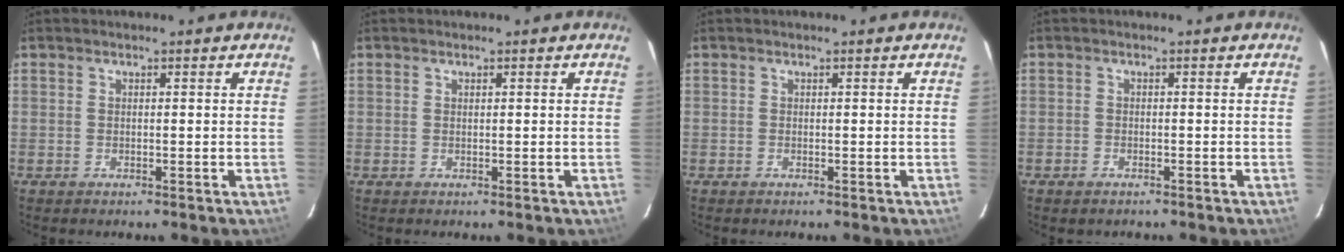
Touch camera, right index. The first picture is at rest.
{"total": 0.0}
{"total": 0.0}
{"total": 1.5, "force": [-1.1, 0.9, 0.3], "torque": [-0.008, 0.001, -0.018]}